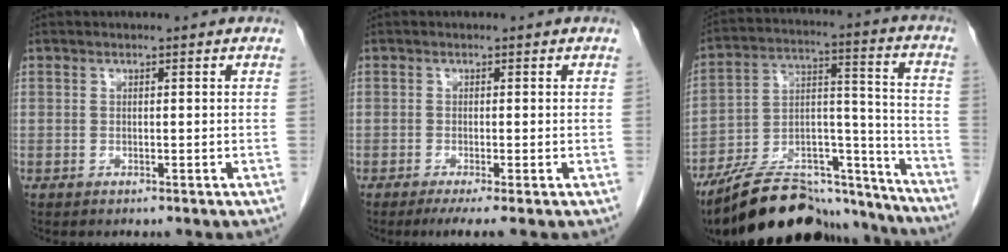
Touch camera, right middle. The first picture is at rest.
{"total": 3.0, "force": [-1.9, -0.1, 2.3], "torque": [-0.034, -0.010, -0.033]}
{"total": 25.6, "force": [-22.8, 6.2, 9.8], "torque": [-0.139, 0.022, -0.350]}